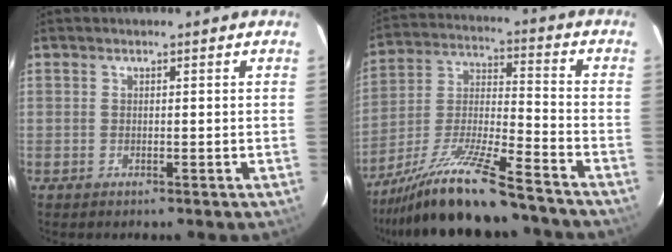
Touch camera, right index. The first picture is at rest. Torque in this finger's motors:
{"motor_torque": [1.13, -1.01, 0.77, 0.21]}